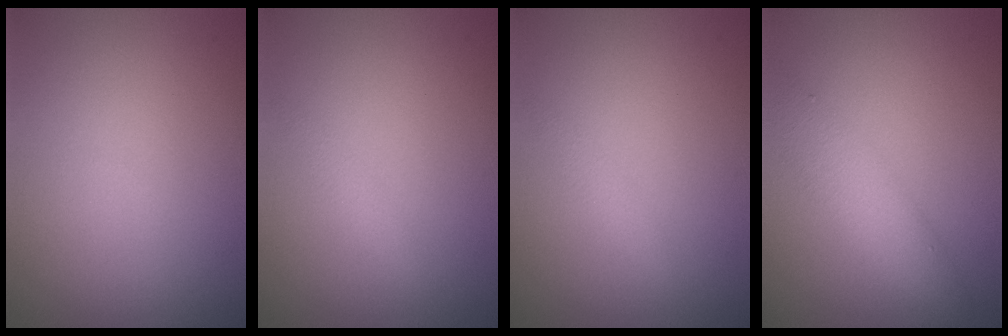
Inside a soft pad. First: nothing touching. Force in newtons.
{"total": 0.9, "press": 0.9, "slide": 0.0}
{"total": 0.9, "press": 0.9, "slide": 0.0}
{"total": 3.8, "press": 3.8, "slide": 0.0}